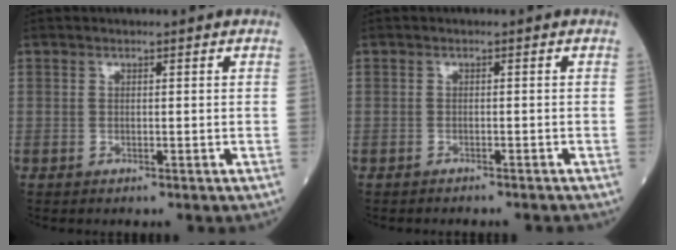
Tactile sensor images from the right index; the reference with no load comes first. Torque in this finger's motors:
{"motor_torque": [0.11, 0.03, -0.02, -0.01]}